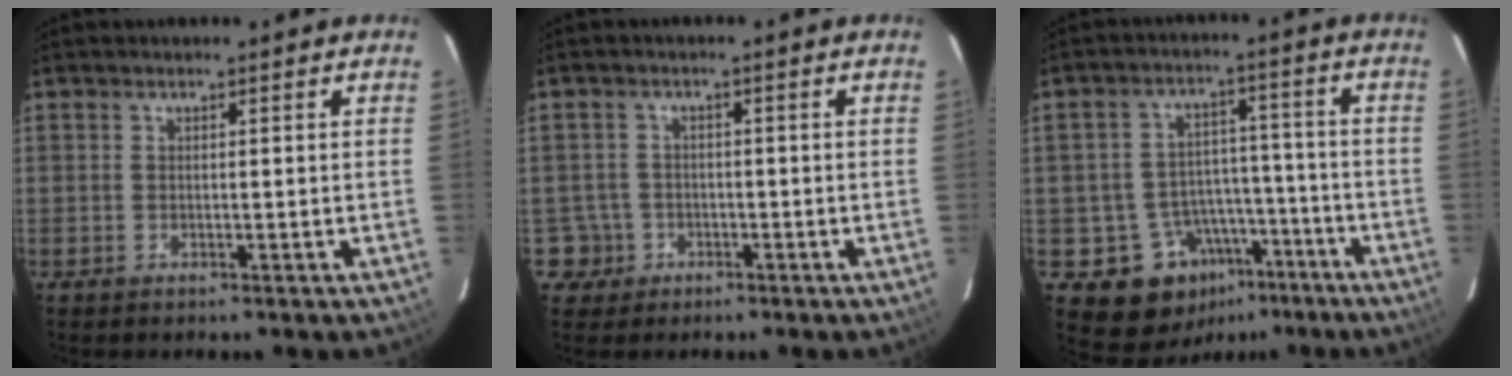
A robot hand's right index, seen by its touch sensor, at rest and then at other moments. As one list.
[{"total": 4.2, "force": [-1.5, 4.0, -0.2], "torque": [-0.002, 0.022, -0.026]}, {"total": 11.6, "force": [-6.5, 8.9, 3.6], "torque": [-0.076, 0.037, -0.075]}]